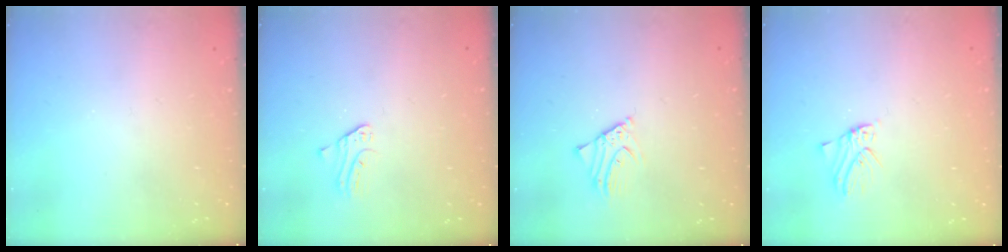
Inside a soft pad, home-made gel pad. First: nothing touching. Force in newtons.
{"total": 2.0, "press": 2.0, "slide": 0.2}
{"total": 3.0, "press": 3.0, "slide": 0.3}
{"total": 2.1, "press": 2.1, "slide": 0.2}